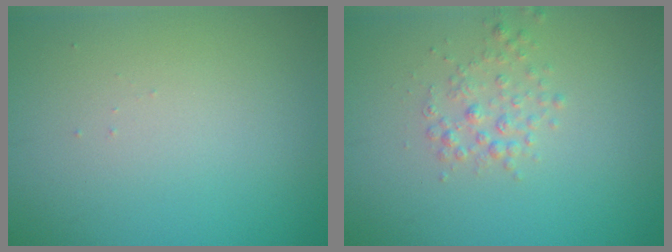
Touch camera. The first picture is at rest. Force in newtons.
{"total": 1.7, "press": 1.7, "slide": 0.1}